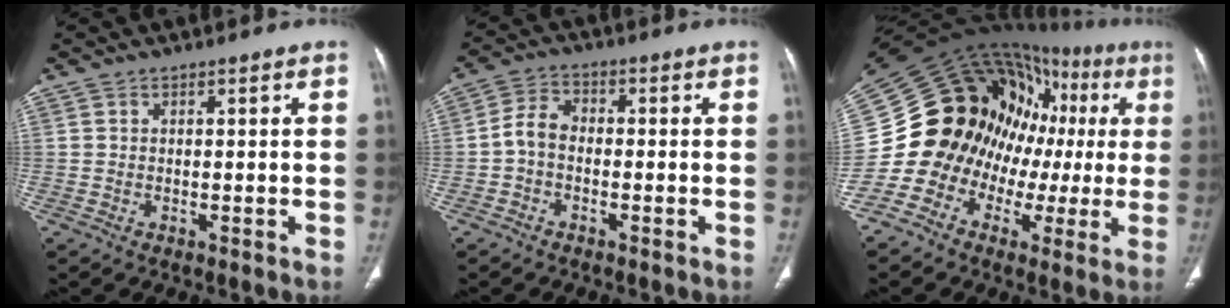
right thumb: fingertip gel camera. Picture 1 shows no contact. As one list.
[{"total": 4.7, "force": [-1.1, 3.2, 3.2], "torque": [-0.057, 0.018, -0.033]}, {"total": 23.0, "force": [-0.9, 17.3, 15.0], "torque": [-0.199, 0.086, -0.016]}]